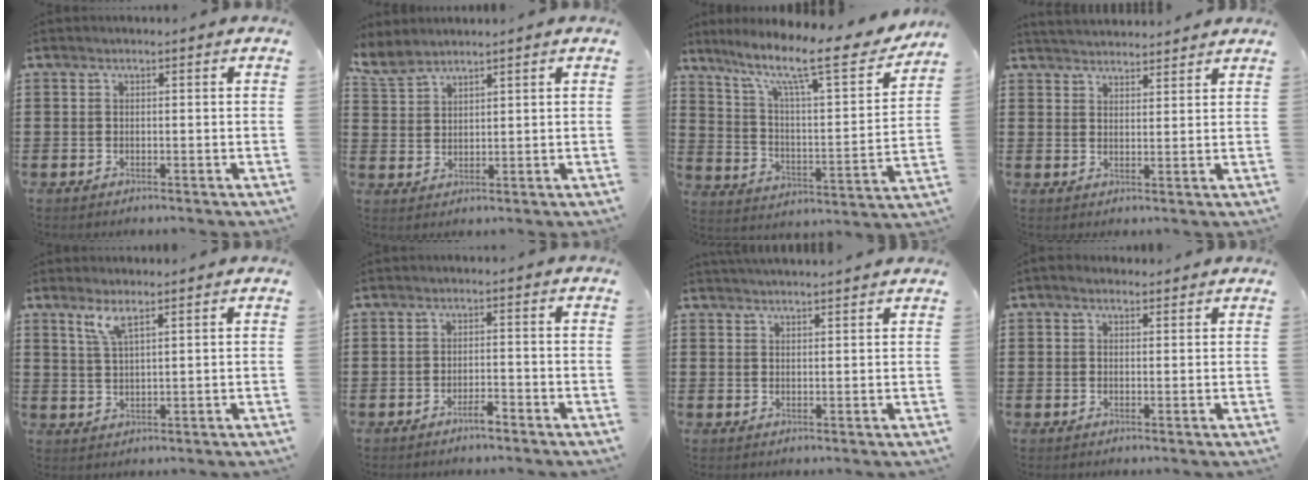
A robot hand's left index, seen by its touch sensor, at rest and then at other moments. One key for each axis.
{"total": 3.8, "fx": 3.4, "fy": 1.1, "fz": 1.3, "tx": -0.038, "ty": -0.004, "tz": 0.065}
{"total": 13.1, "fx": 9.9, "fy": 2.1, "fz": 8.3, "tx": -0.164, "ty": -0.065, "tz": 0.155}
{"total": 3.0, "fx": 3.0, "fy": 0.0, "fz": -0.1, "tx": -0.006, "ty": -0.008, "tz": 0.057}
{"total": 4.0, "fx": 2.7, "fy": 0.7, "fz": 2.9, "tx": -0.065, "ty": 0.003, "tz": 0.048}
{"total": 2.4, "fx": -1.8, "fy": 0.5, "fz": 1.5, "tx": -0.027, "ty": 0.004, "tz": -0.034}
{"total": 2.1, "fx": 2.1, "fy": -0.1, "fz": 0.2, "tx": -0.009, "ty": -0.003, "tz": 0.040}
{"total": 1.3, "fx": 1.1, "fy": 0.5, "fz": 0.4, "tx": -0.011, "ty": 0.004, "tz": 0.022}